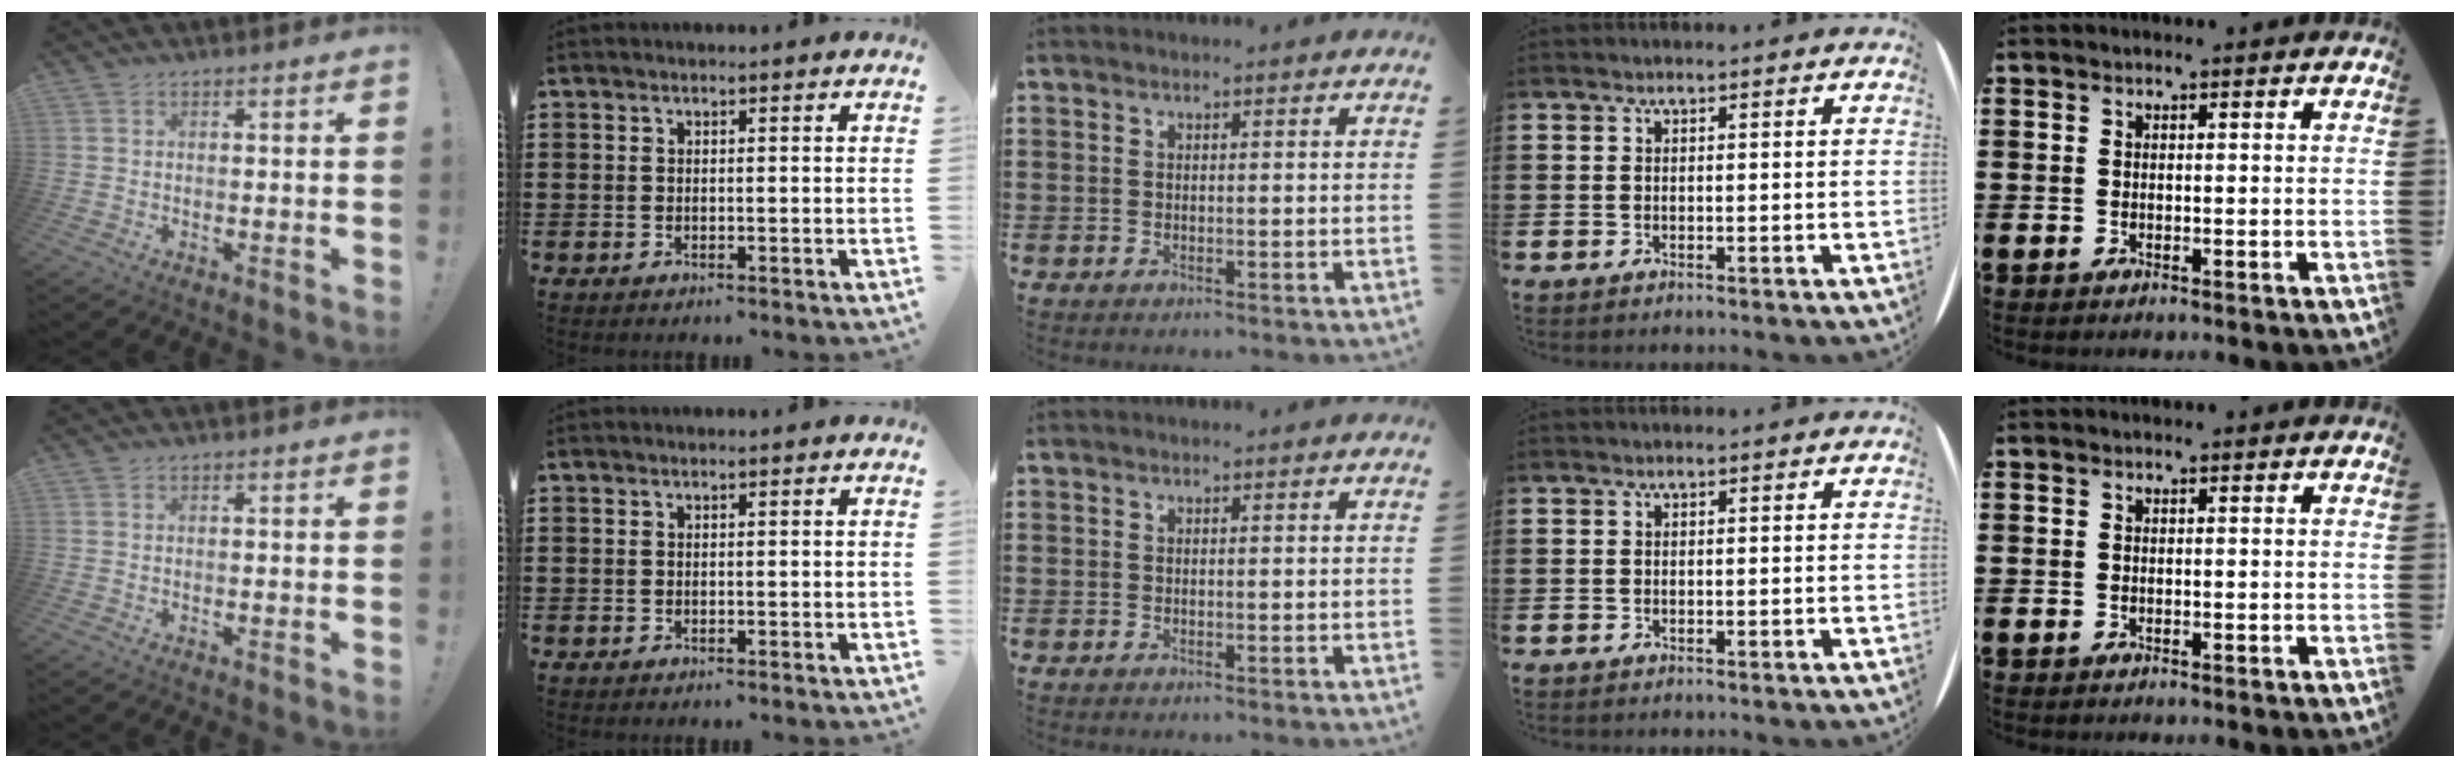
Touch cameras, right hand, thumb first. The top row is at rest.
{}